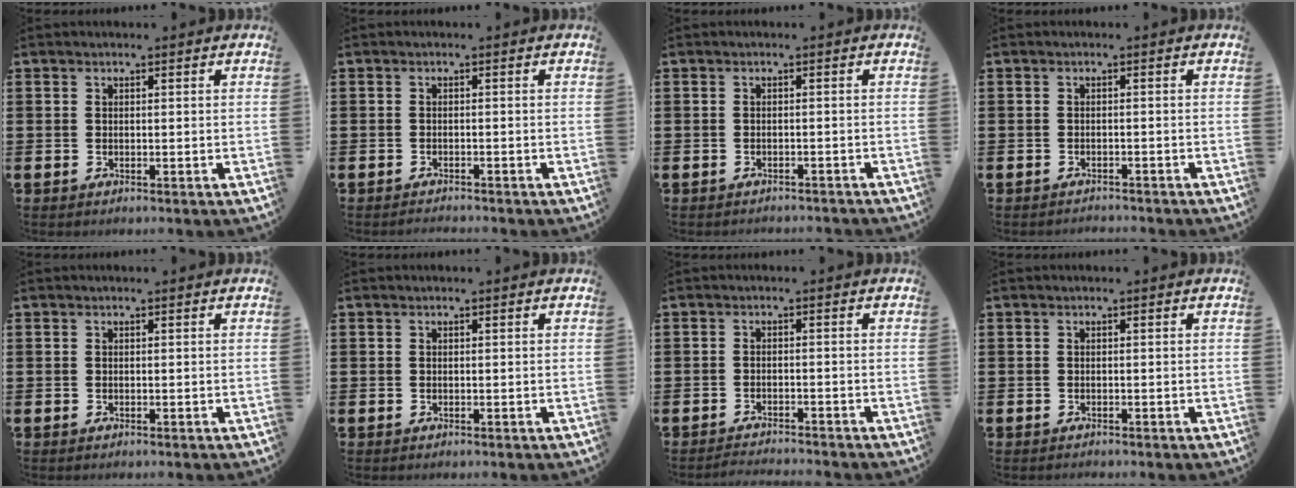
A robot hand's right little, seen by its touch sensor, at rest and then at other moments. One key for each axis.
{"total": 0.8, "fx": -0.8, "fy": 0.0, "fz": -0.1, "tx": -0.001, "ty": 0.000, "tz": -0.016}
{"total": 0.8, "fx": -0.8, "fy": 0.0, "fz": 0.0, "tx": -0.002, "ty": 0.000, "tz": -0.017}
{"total": 1.0, "fx": -1.0, "fy": 0.0, "fz": -0.1, "tx": -0.001, "ty": 0.002, "tz": -0.021}
{"total": 0.0}
{"total": 0.0}
{"total": 1.6, "fx": -1.6, "fy": -0.1, "fz": 0.0, "tx": -0.003, "ty": 0.004, "tz": -0.033}
{"total": 0.0}